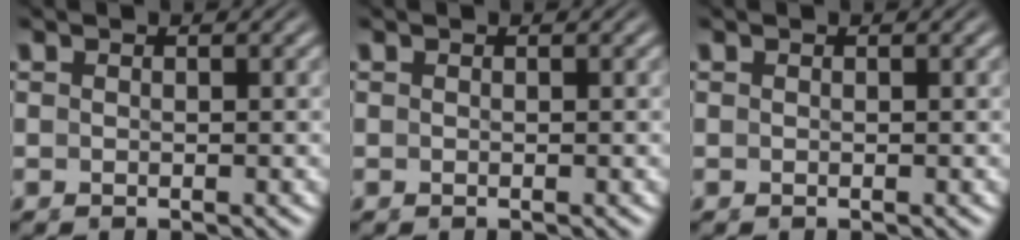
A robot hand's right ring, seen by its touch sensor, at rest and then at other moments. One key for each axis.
{"total": 0.0}
{"total": 0.0}